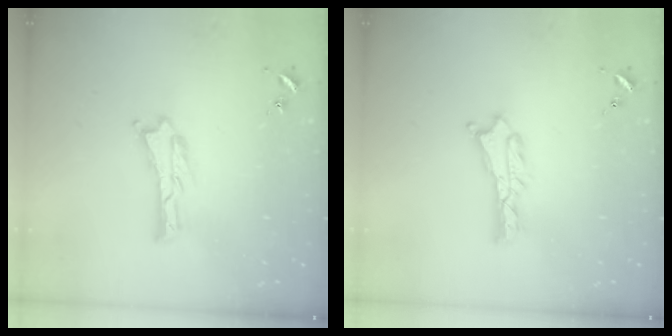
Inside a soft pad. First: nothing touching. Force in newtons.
{"total": 1.1, "press": 1.1, "slide": 0.2}